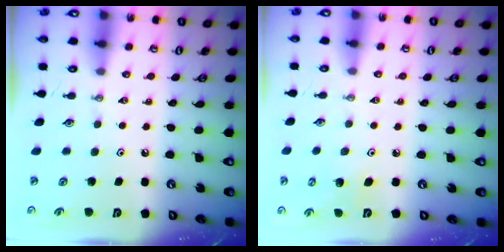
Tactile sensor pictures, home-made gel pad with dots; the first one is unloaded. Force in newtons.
{"total": 3.8, "press": 3.8, "slide": 0.3}